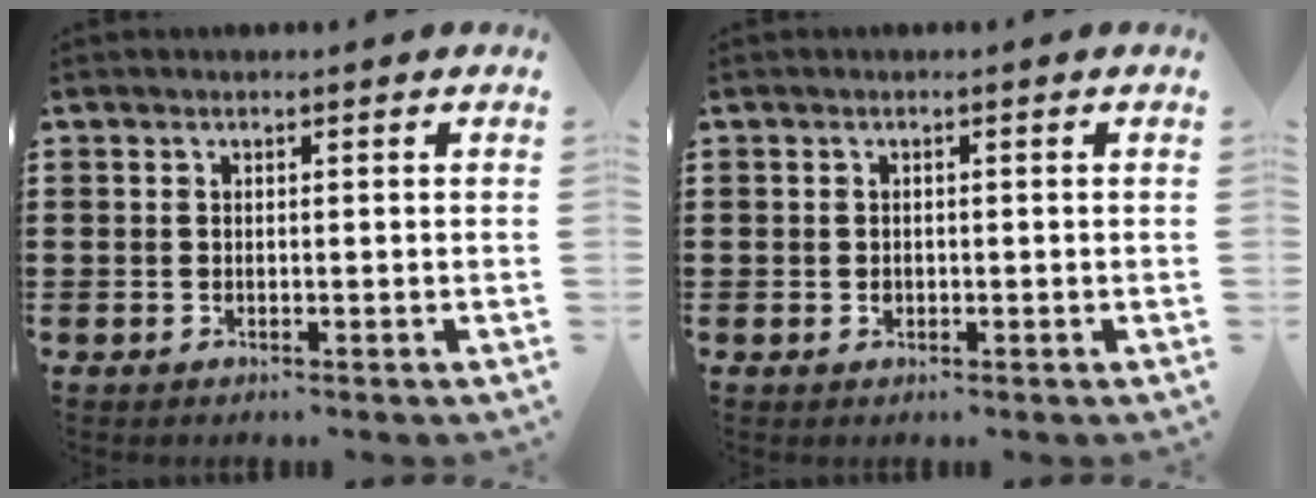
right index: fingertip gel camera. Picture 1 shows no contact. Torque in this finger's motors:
{"motor_torque": [2.14, 0.00, 0.02, 0.01]}